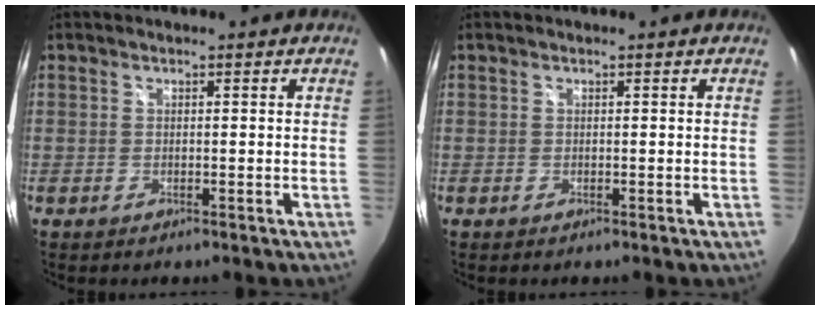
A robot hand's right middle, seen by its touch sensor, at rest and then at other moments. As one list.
[{"total": 0.0}]